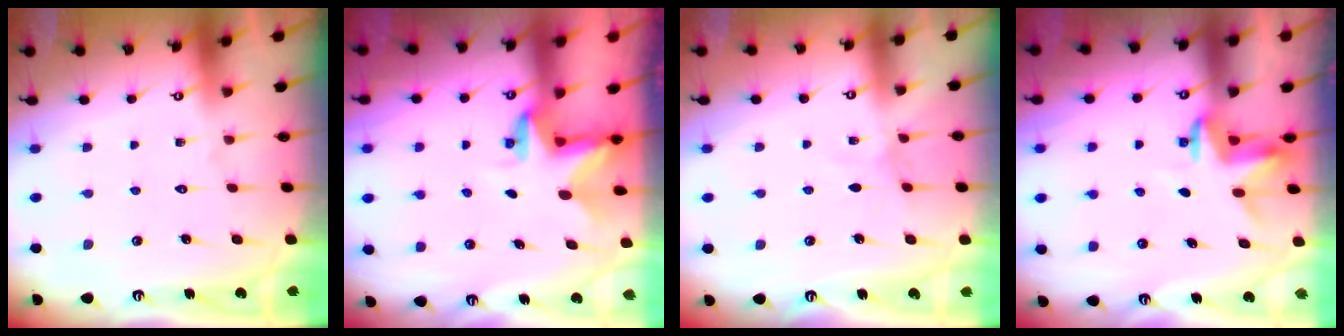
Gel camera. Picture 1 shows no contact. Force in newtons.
{"total": 2.8, "press": 2.8, "slide": 0.2}
{"total": 2.3, "press": 2.3, "slide": 0.4}
{"total": 3.9, "press": 3.9, "slide": 0.2}